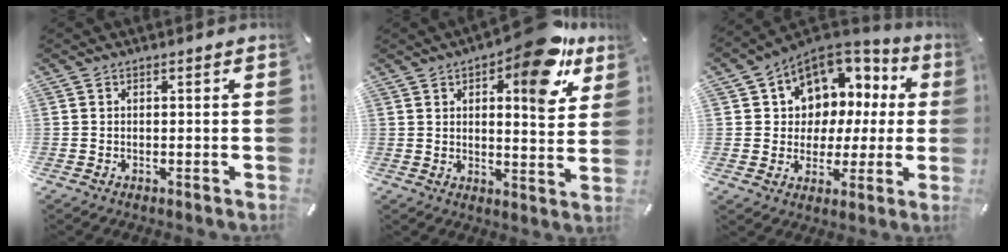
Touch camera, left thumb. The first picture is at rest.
{"total": 14.4, "force": [8.6, 5.2, 10.3], "torque": [-0.129, -0.055, 0.135]}
{"total": 9.8, "force": [4.2, 8.3, 2.8], "torque": [-0.060, -0.040, 0.084]}